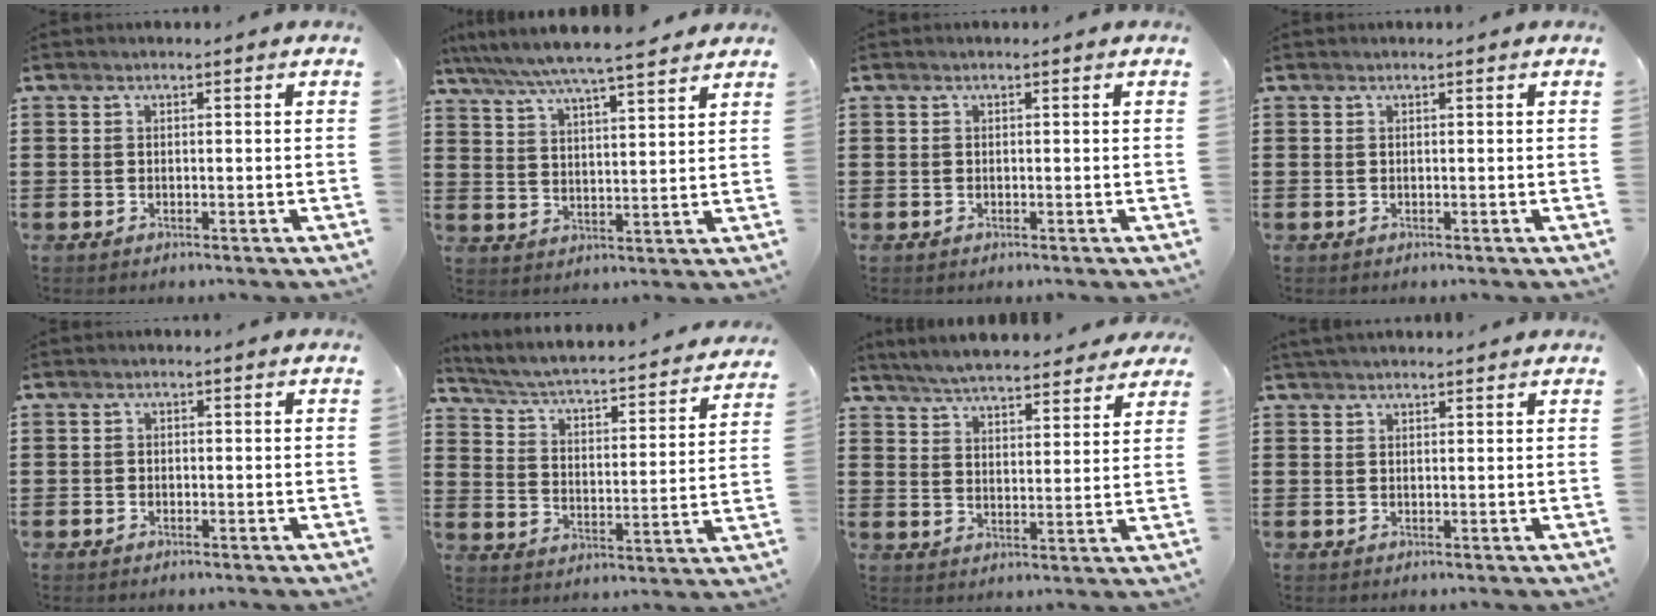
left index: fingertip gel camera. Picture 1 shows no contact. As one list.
[{"total": 5.9, "force": [5.4, -0.1, 2.5], "torque": [-0.069, -0.028, 0.091]}, {"total": 0.0}, {"total": 0.0}, {"total": 0.7, "force": [-0.4, 0.5, 0.0], "torque": [-0.001, 0.002, -0.009]}, {"total": 2.8, "force": [2.3, 0.2, 1.5], "torque": [-0.046, -0.034, 0.026]}, {"total": 5.6, "force": [5.4, 0.2, 1.3], "torque": [-0.049, -0.026, 0.095]}, {"total": 1.6, "force": [1.5, 0.2, 0.3], "torque": [-0.010, 0.003, 0.030]}]